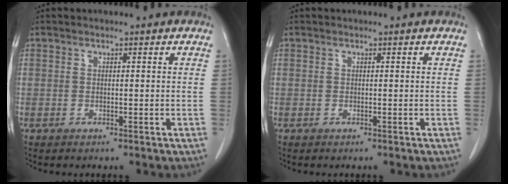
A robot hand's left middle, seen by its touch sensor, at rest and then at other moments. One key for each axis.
{"total": 0.0}